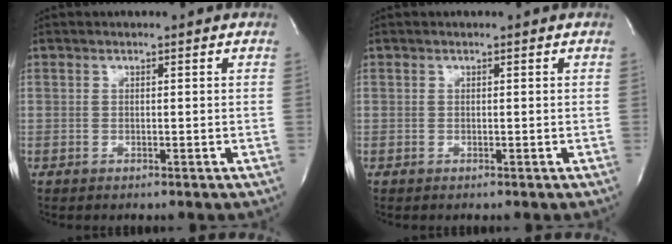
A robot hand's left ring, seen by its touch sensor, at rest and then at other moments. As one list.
[{"total": 0.0}]